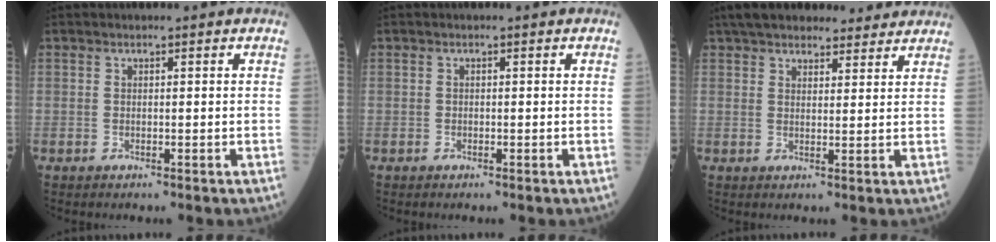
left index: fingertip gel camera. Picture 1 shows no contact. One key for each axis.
{"total": 0.0}
{"total": 15.1, "fx": 13.1, "fy": 4.4, "fz": 5.9, "tx": -0.082, "ty": 0.037, "tz": 0.187}